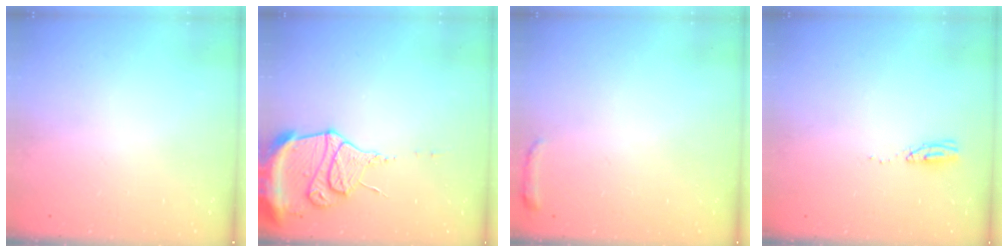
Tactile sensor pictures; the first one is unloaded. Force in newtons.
{"total": 14.1, "press": 14.1, "slide": 1.3}
{"total": 4.7, "press": 4.6, "slide": 0.9}
{"total": 3.6, "press": 3.3, "slide": 1.5}